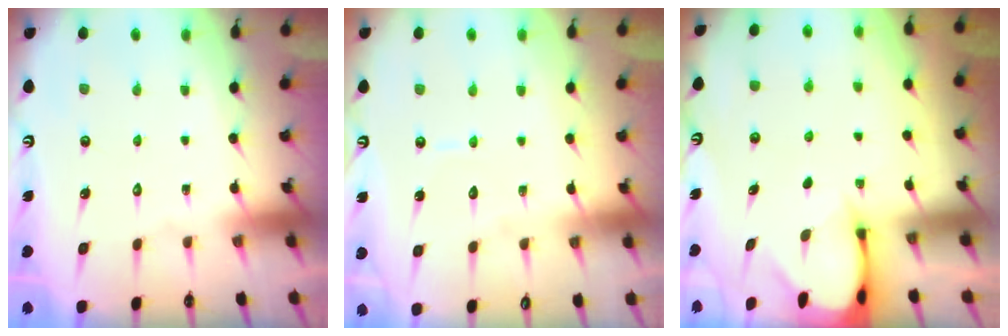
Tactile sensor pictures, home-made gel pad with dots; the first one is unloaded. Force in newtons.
{"total": 3.8, "press": 3.8, "slide": 0.2}
{"total": 2.4, "press": 2.3, "slide": 0.3}